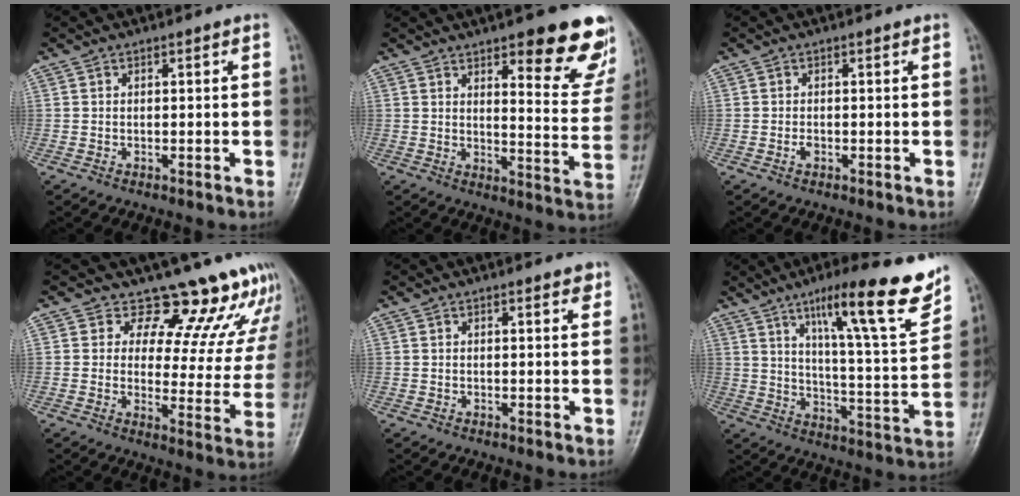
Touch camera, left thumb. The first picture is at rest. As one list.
[{"total": 17.5, "force": [10.3, 5.4, 13.0], "torque": [-0.116, -0.063, 0.131]}, {"total": 0.9, "force": [-0.3, 0.5, 0.6], "torque": [-0.010, 0.000, -0.006]}, {"total": 15.7, "force": [14.2, 5.6, 3.7], "torque": [0.007, -0.111, 0.156]}, {"total": 1.8, "force": [1.3, 0.5, 1.1], "torque": [-0.010, -0.006, 0.014]}, {"total": 20.2, "force": [12.6, 3.0, 15.6], "torque": [-0.200, -0.059, 0.192]}]